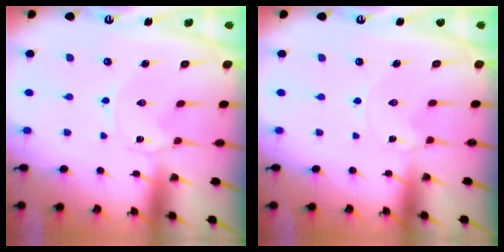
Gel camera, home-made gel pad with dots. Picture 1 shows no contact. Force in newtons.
{"total": 0.7, "press": 0.6, "slide": 0.3}